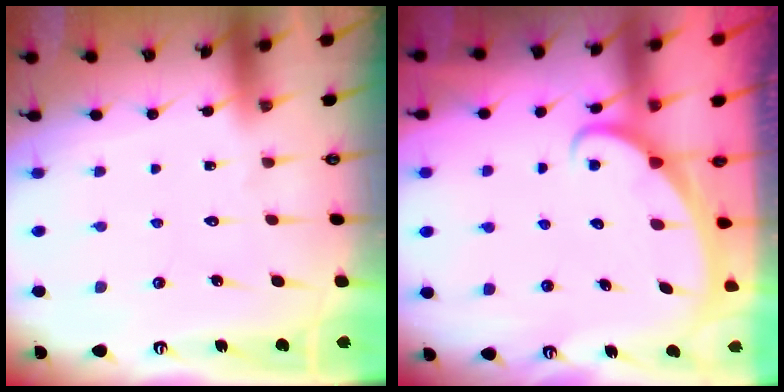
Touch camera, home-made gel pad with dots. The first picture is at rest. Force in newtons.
{"total": 2.4, "press": 2.3, "slide": 0.3}